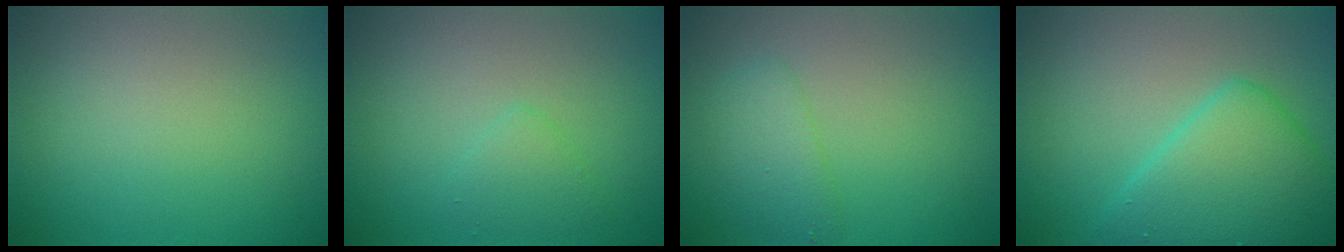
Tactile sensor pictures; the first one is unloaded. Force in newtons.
{"total": 1.7, "press": 1.7, "slide": 0.2}
{"total": 2.5, "press": 2.5, "slide": 0.2}
{"total": 7.1, "press": 7.1, "slide": 0.1}